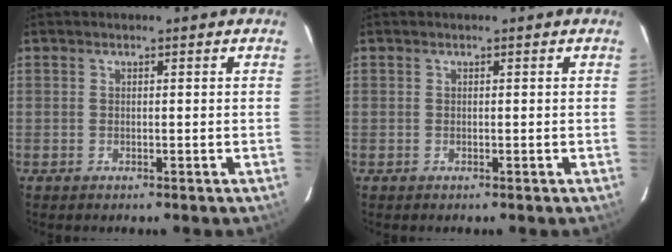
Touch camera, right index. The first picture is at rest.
{"total": 0.0}